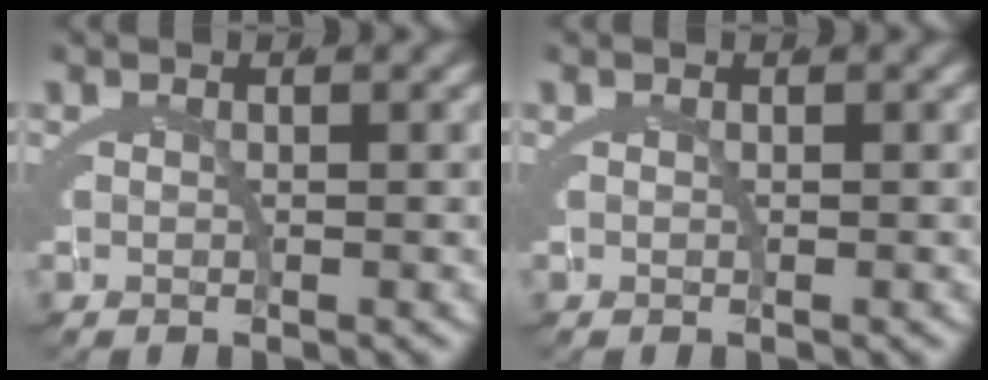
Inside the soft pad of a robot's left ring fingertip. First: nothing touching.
{"total": 0.0}